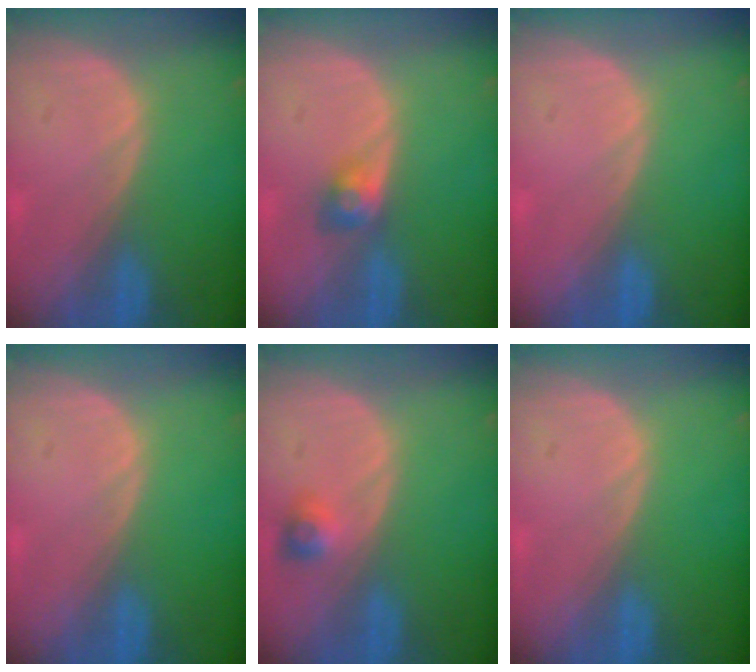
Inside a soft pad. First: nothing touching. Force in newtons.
{"total": 3.0, "press": 2.6, "slide": 1.5}
{"total": 0.0}
{"total": 0.0}
{"total": 2.6, "press": 2.4, "slide": 1.0}
{"total": 0.0}